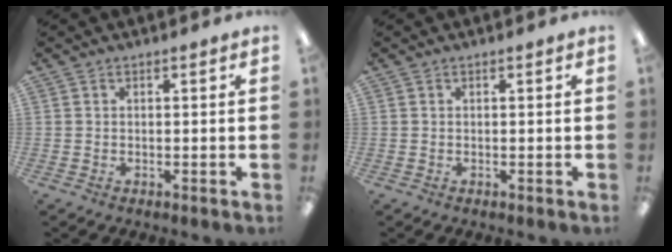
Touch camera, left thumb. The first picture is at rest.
{"total": 0.0}